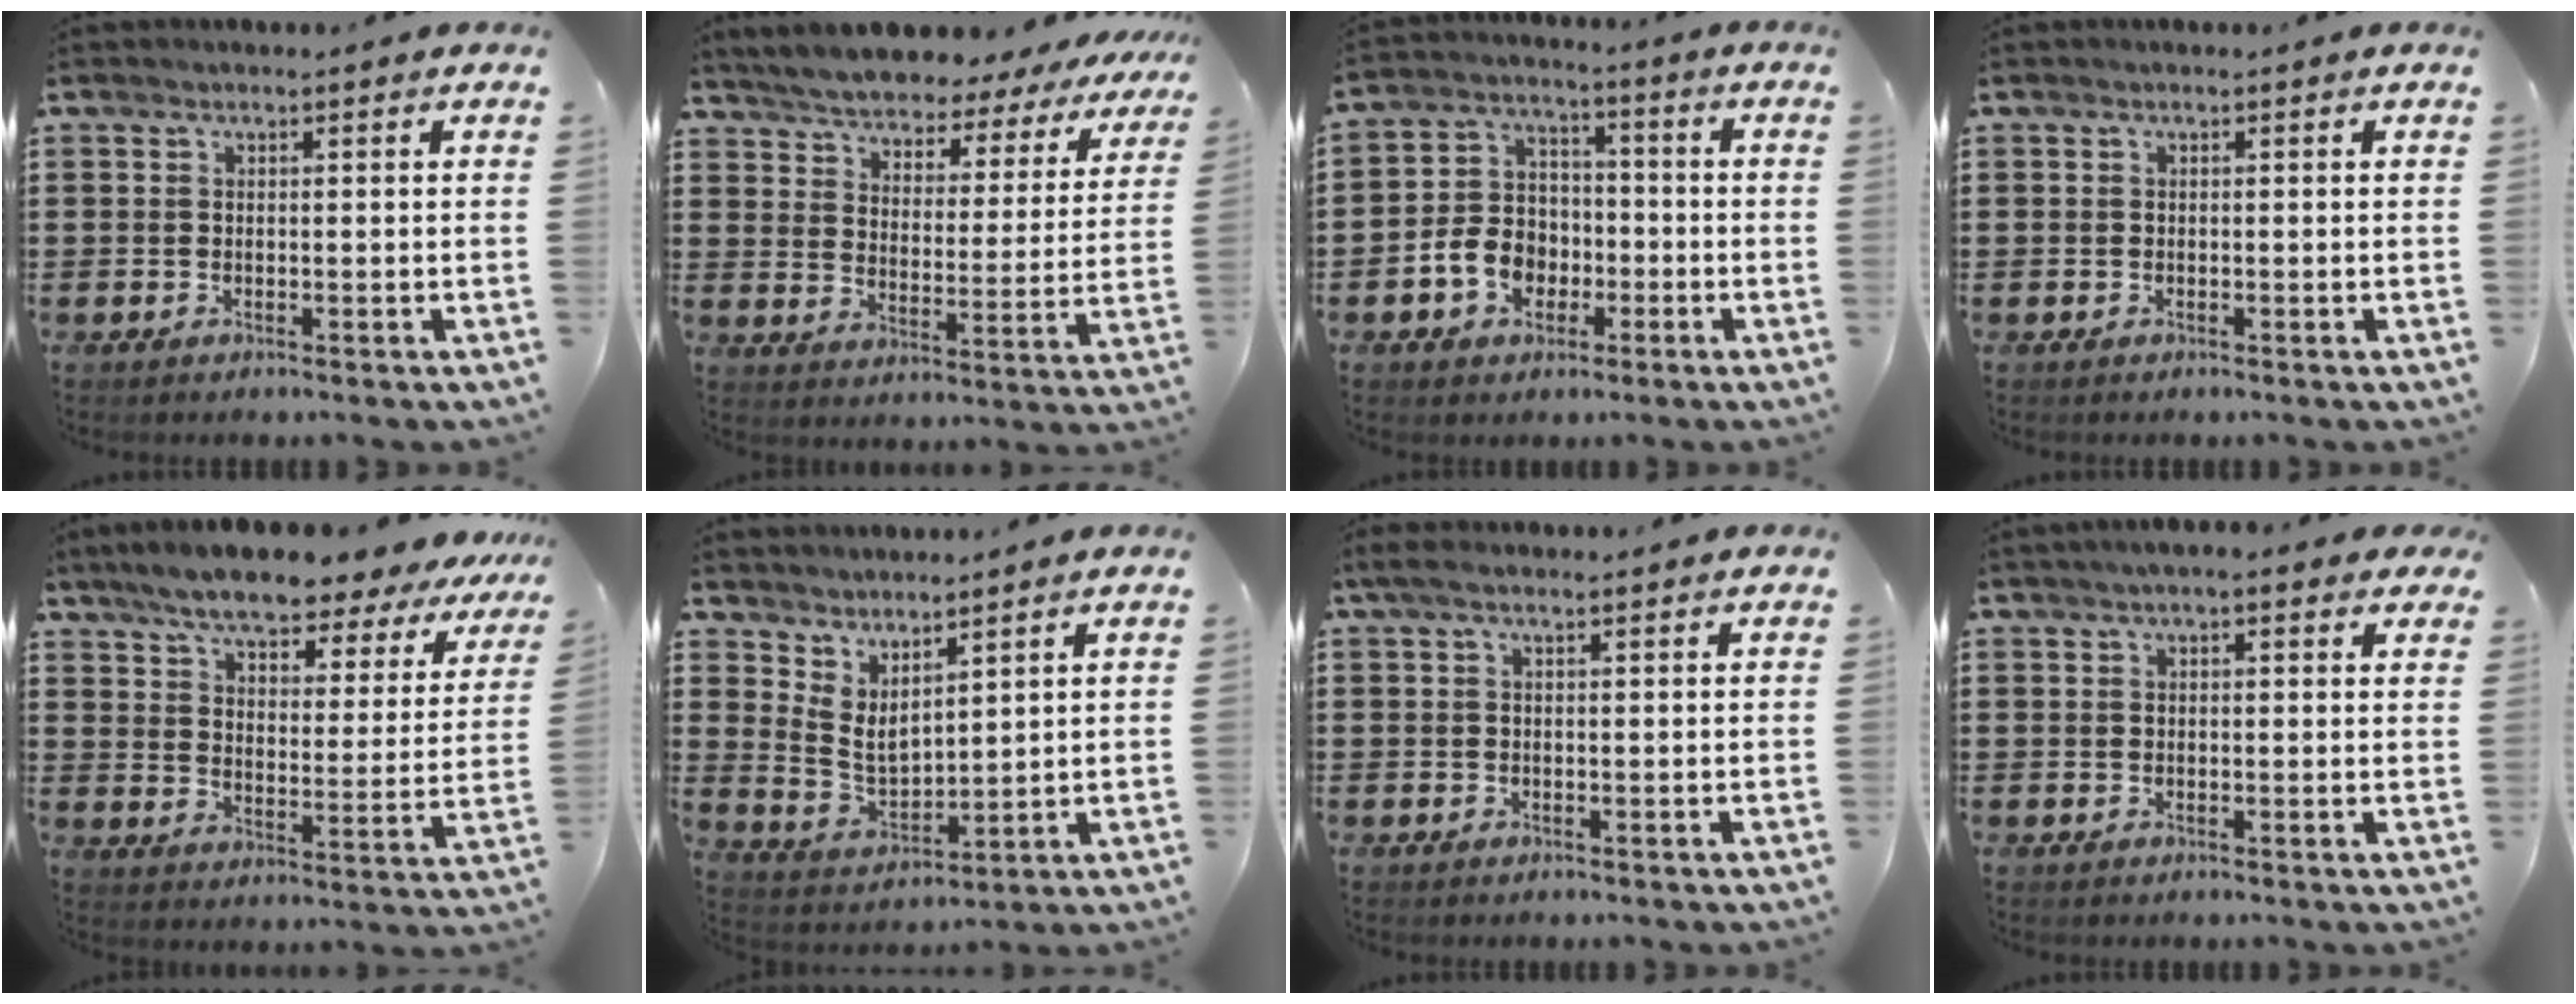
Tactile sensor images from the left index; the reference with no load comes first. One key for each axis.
{"total": 4.4, "fx": 4.4, "fy": 0.2, "fz": 0.2, "tx": -0.033, "ty": -0.040, "tz": 0.071}
{"total": 7.3, "fx": -2.8, "fy": 5.7, "fz": 3.6, "tx": -0.097, "ty": 0.015, "tz": -0.057}
{"total": 0.0}
{"total": 7.5, "fx": 6.9, "fy": 0.8, "fz": 2.9, "tx": -0.082, "ty": -0.039, "tz": 0.117}
{"total": 4.2, "fx": 3.4, "fy": 1.7, "fz": 1.8, "tx": -0.052, "ty": -0.018, "tz": 0.062}
{"total": 1.7, "fx": 1.1, "fy": 0.2, "fz": 1.3, "tx": -0.028, "ty": 0.002, "tz": 0.020}
{"total": 2.6, "fx": 1.8, "fy": 0.6, "fz": 1.7, "tx": -0.039, "ty": 0.008, "tz": 0.032}